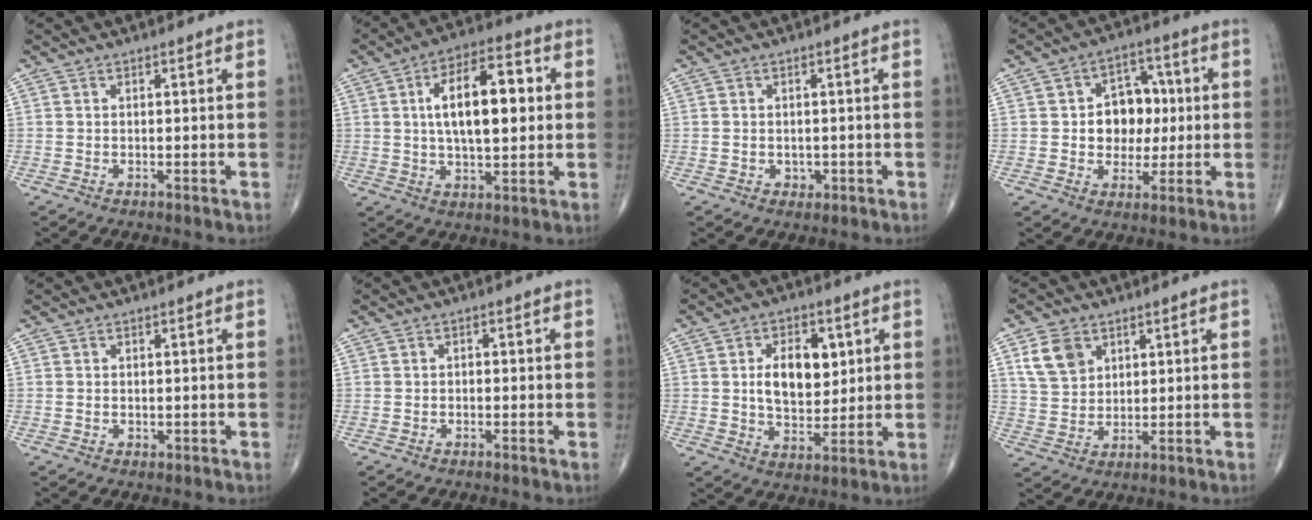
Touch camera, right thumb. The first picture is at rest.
{"total": 15.3, "force": [2.4, 6.9, 13.4], "torque": [-0.204, 0.011, 0.035]}
{"total": 2.0, "force": [-0.5, 1.7, 0.9], "torque": [-0.002, 0.003, -0.002]}
{"total": 10.7, "force": [0.6, 8.3, 6.7], "torque": [-0.046, 0.018, 0.010]}
{"total": 0.8, "force": [0.0, 0.7, 0.4], "torque": [-0.007, 0.000, 0.001]}
{"total": 0.7, "force": [-0.2, 0.5, 0.4], "torque": [0.001, 0.000, -0.006]}
{"total": 11.4, "force": [2.5, 7.0, 8.7], "torque": [-0.103, -0.013, 0.046]}
{"total": 7.5, "force": [3.5, 5.4, 3.8], "torque": [-0.053, -0.012, 0.072]}